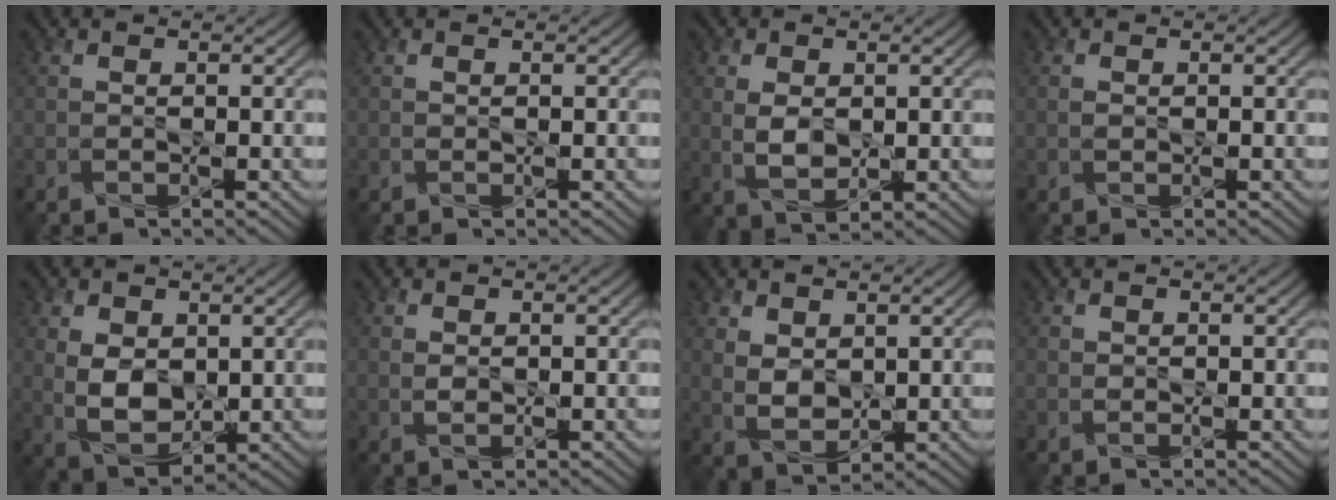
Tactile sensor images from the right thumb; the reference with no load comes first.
{"total": 0.0}
{"total": 4.1, "force": [0.5, 2.5, 3.2], "torque": [-0.076, -0.002, 0.015]}
{"total": 0.7, "force": [0.0, 0.5, 0.5], "torque": [-0.014, -0.001, 0.000]}
{"total": 6.7, "force": [1.0, 4.5, 4.9], "torque": [-0.116, -0.007, 0.022]}
{"total": 1.4, "force": [0.2, 1.0, 1.0], "torque": [-0.024, -0.001, 0.005]}
{"total": 4.3, "force": [1.7, 2.8, 2.8], "torque": [-0.070, -0.007, 0.037]}
{"total": 0.7, "force": [0.1, 0.5, 0.4], "torque": [-0.009, -0.002, 0.002]}